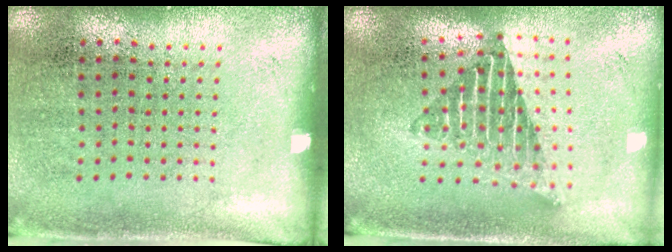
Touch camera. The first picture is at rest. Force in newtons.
{"total": 1.9, "press": 1.5, "slide": 1.3}